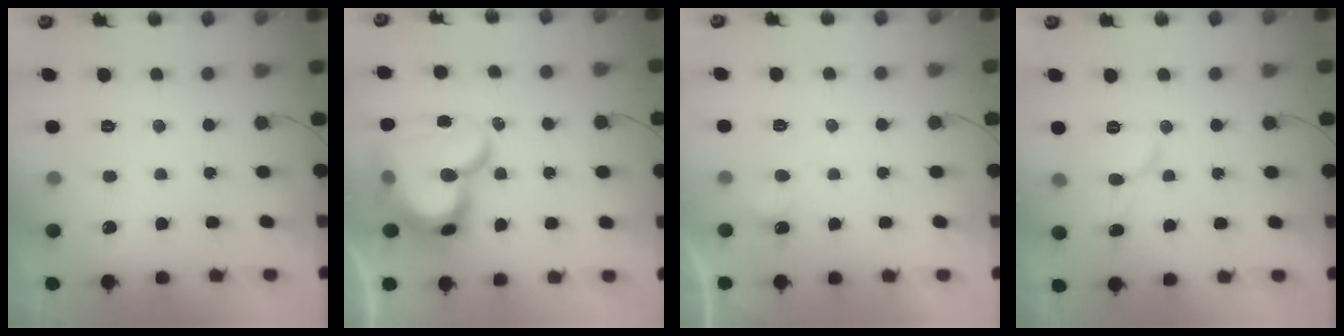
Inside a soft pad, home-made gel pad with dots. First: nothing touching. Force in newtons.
{"total": 22.9, "press": 22.8, "slide": 1.5}
{"total": 4.7, "press": 4.6, "slide": 0.5}
{"total": 7.5, "press": 7.4, "slide": 0.8}